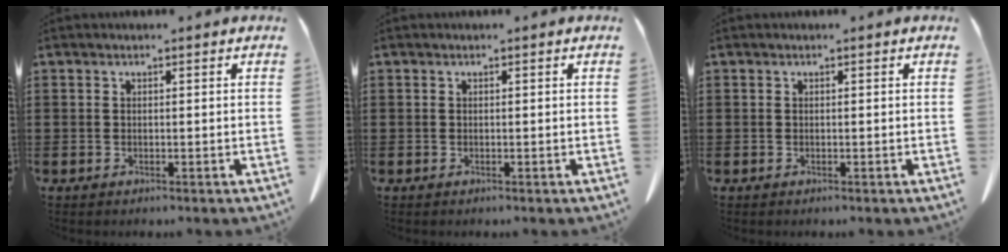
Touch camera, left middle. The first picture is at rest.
{"total": 0.0}
{"total": 0.0}